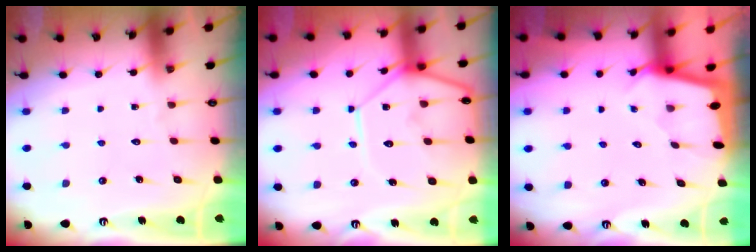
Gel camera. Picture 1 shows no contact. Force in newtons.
{"total": 12.1, "press": 12.1, "slide": 0.8}
{"total": 1.6, "press": 1.6, "slide": 0.2}